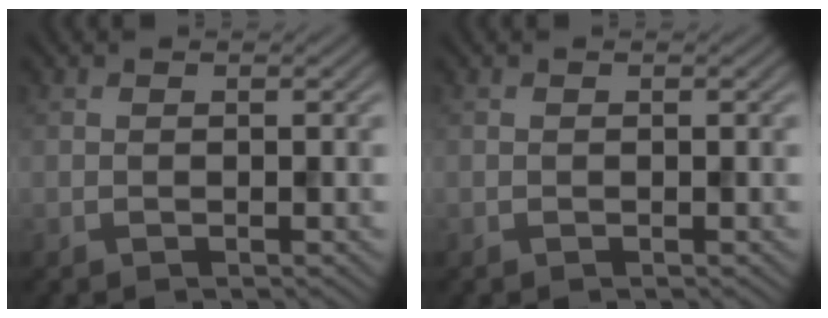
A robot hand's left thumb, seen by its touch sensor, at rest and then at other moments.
{"total": 0.0}